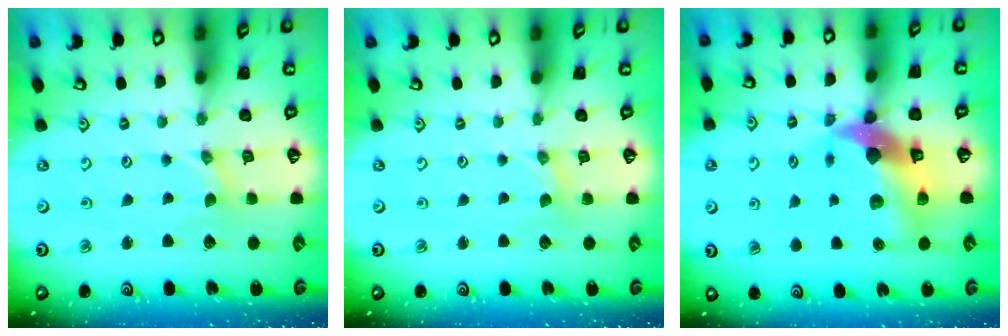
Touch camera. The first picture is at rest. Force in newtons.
{"total": 1.4, "press": 1.4, "slide": 0.2}
{"total": 14.2, "press": 14.0, "slide": 1.9}